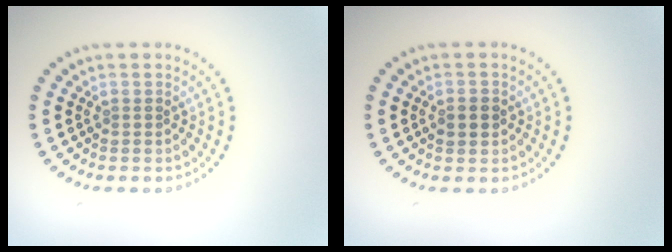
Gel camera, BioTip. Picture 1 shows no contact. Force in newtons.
{"total": 2.0, "press": 2.0, "slide": 0.1}